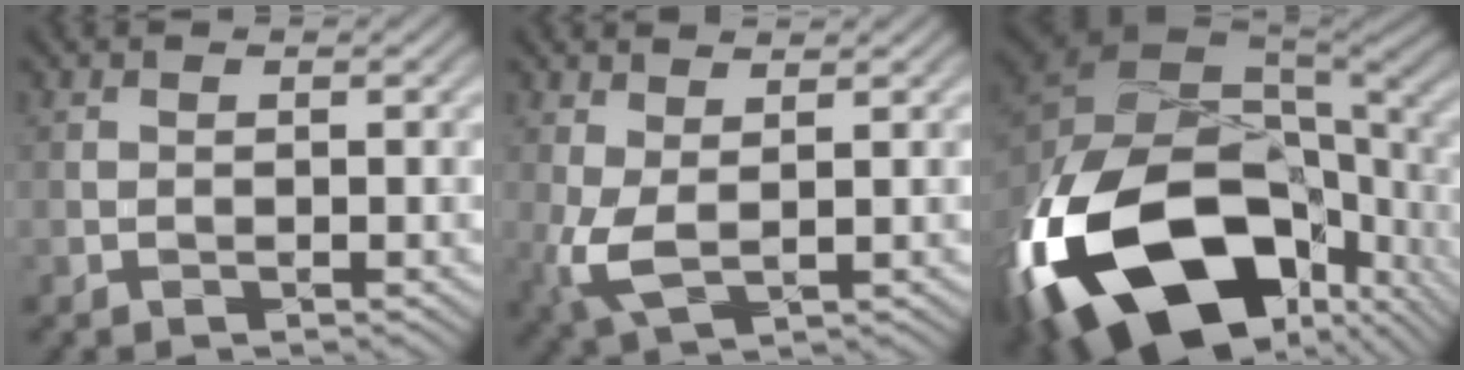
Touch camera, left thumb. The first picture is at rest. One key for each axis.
{"total": 2.9, "fx": 1.1, "fy": 1.0, "fz": 2.4, "tx": -0.075, "ty": -0.004, "tz": 0.022}
{"total": 20.8, "fx": -7.3, "fy": 12.9, "fz": 14.6, "tx": -0.366, "ty": -0.064, "tz": -0.093}